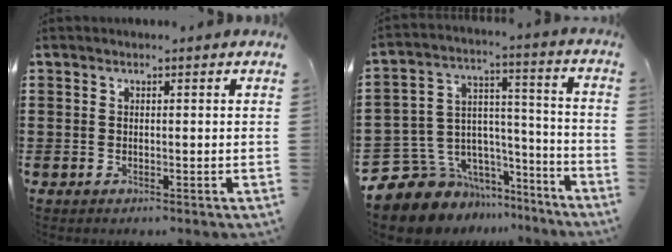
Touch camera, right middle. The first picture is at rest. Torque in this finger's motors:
{"motor_torque": [2.14, 0.00, 0.35, 0.02]}